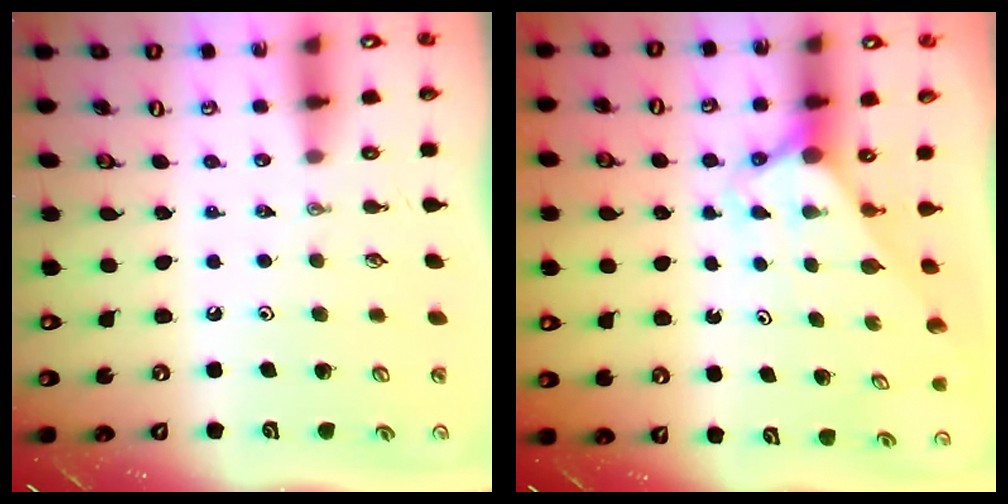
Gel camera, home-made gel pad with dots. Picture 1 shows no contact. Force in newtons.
{"total": 2.5, "press": 2.5, "slide": 0.3}